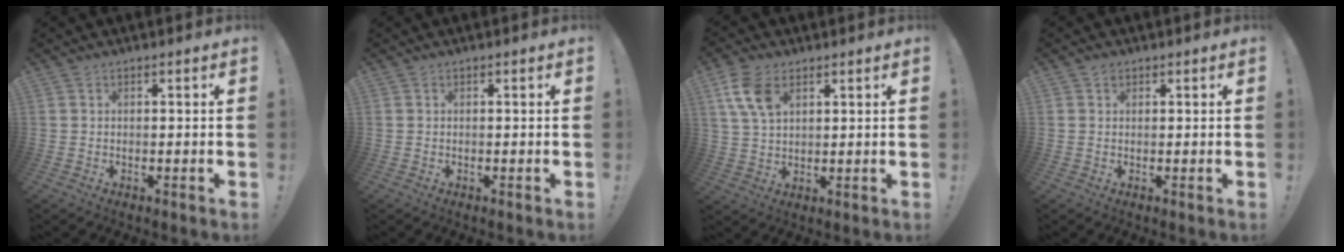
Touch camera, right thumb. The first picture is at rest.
{"total": 0.0}
{"total": 9.1, "force": [4.3, 5.3, 6.0], "torque": [-0.122, -0.012, 0.083]}
{"total": 0.8, "force": [0.5, 0.6, 0.1], "torque": [0.011, -0.004, 0.006]}